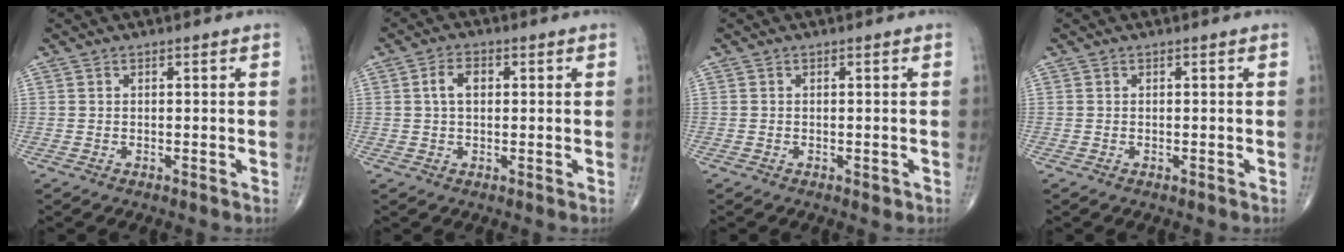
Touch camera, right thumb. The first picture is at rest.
{"total": 3.9, "force": [0.6, 2.4, 3.0], "torque": [-0.054, 0.010, 0.009]}
{"total": 0.9, "force": [-0.4, 0.5, 0.6], "torque": [-0.009, -0.002, -0.004]}
{"total": 0.0}